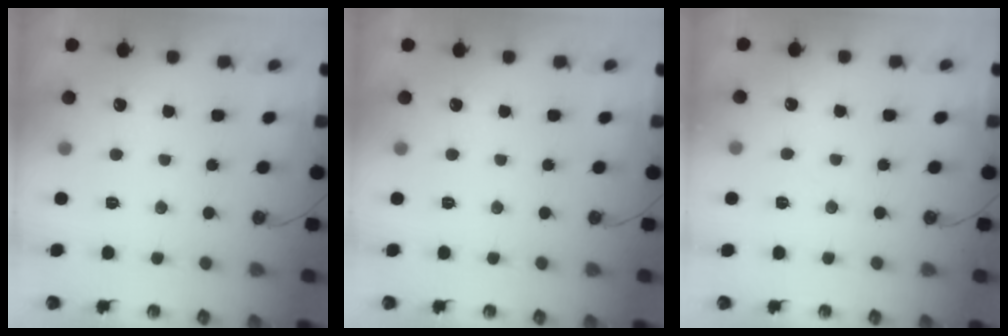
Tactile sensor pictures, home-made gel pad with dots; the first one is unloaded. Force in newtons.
{"total": 0.0}
{"total": 3.6, "press": 3.6, "slide": 0.6}